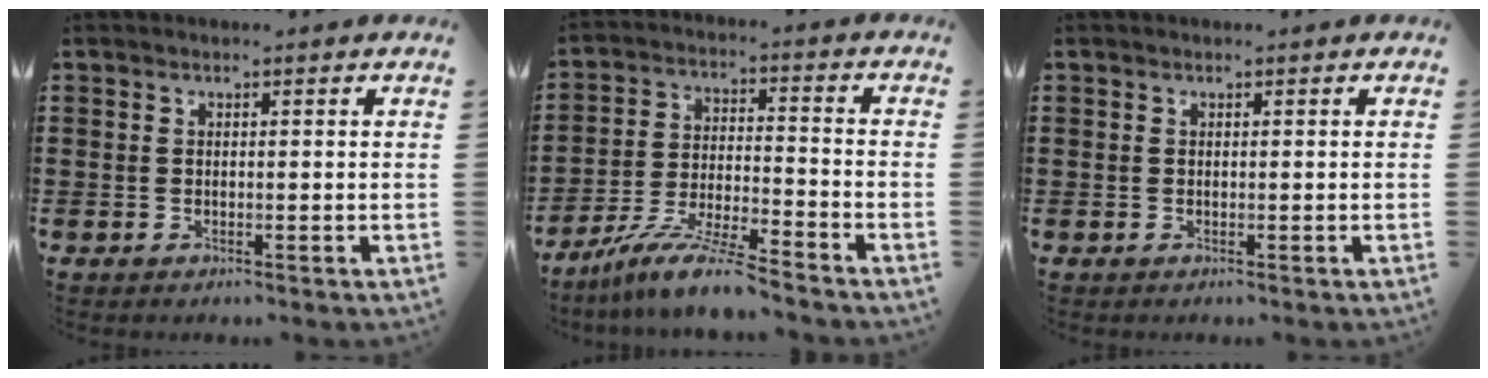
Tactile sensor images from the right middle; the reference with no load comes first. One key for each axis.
{"total": 9.3, "fx": -8.2, "fy": 0.1, "fz": 4.4, "tx": -0.084, "ty": 0.004, "tz": -0.161}
{"total": 0.0}